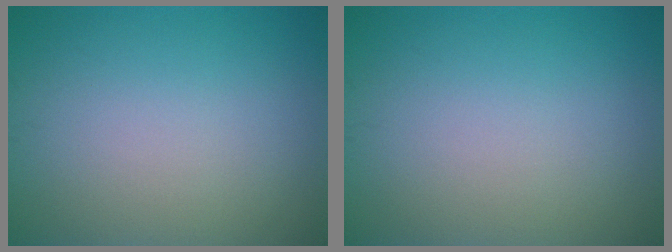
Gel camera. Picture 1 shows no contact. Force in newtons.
{"total": 0.0}